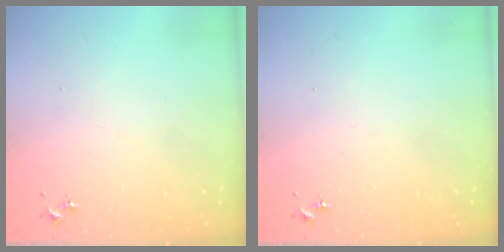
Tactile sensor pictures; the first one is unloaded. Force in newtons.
{"total": 0.0}